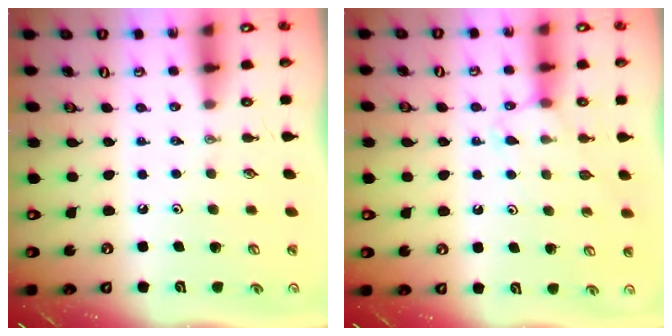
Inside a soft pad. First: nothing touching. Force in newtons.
{"total": 6.5, "press": 6.4, "slide": 0.9}